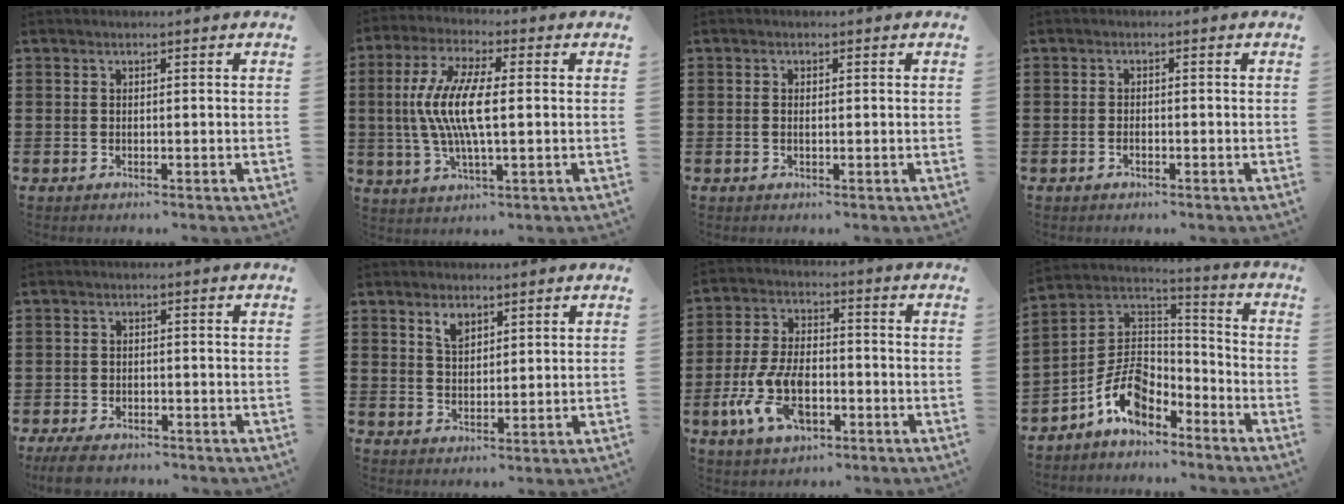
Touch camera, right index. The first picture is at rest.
{"total": 10.1, "force": [0.1, 3.0, 9.6], "torque": [-0.215, -0.010, -0.009]}
{"total": 0.9, "force": [0.0, 0.2, 0.9], "torque": [-0.019, -0.003, 0.001]}
{"total": 0.9, "force": [-0.4, 0.2, 0.7], "torque": [-0.016, -0.008, -0.006]}
{"total": 2.8, "force": [-2.6, 0.7, 0.8], "torque": [-0.023, 0.000, -0.054]}
{"total": 3.0, "force": [2.0, 1.6, 1.5], "torque": [-0.028, 0.000, 0.036]}
{"total": 10.2, "force": [-3.7, 5.3, 7.9], "torque": [-0.193, -0.008, -0.072]}
{"total": 9.0, "force": [-5.4, 5.2, 5.0], "torque": [-0.121, 0.005, -0.106]}